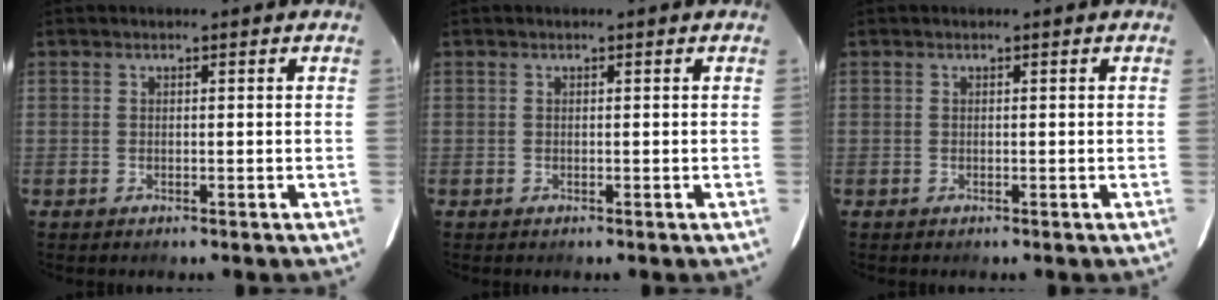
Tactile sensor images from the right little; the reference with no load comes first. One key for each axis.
{"total": 0.0}
{"total": 0.0}